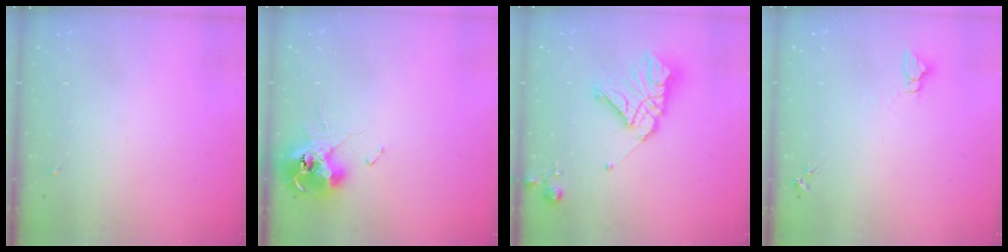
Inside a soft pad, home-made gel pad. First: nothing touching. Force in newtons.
{"total": 11.6, "press": 11.6, "slide": 1.1}
{"total": 14.7, "press": 14.6, "slide": 1.4}
{"total": 3.0, "press": 3.0, "slide": 0.1}